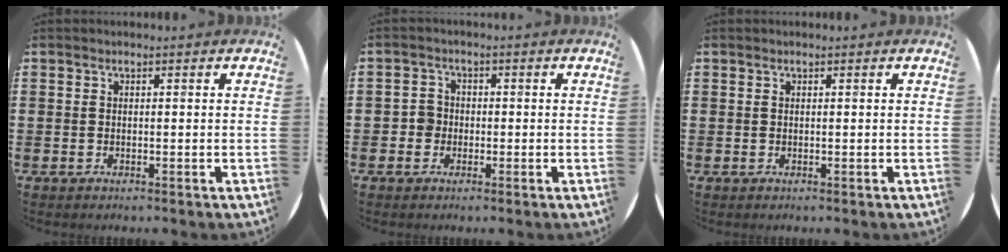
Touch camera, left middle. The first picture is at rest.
{"total": 2.0, "force": [-0.3, 1.9, 0.4], "torque": [-0.014, 0.008, -0.009]}
{"total": 0.0}